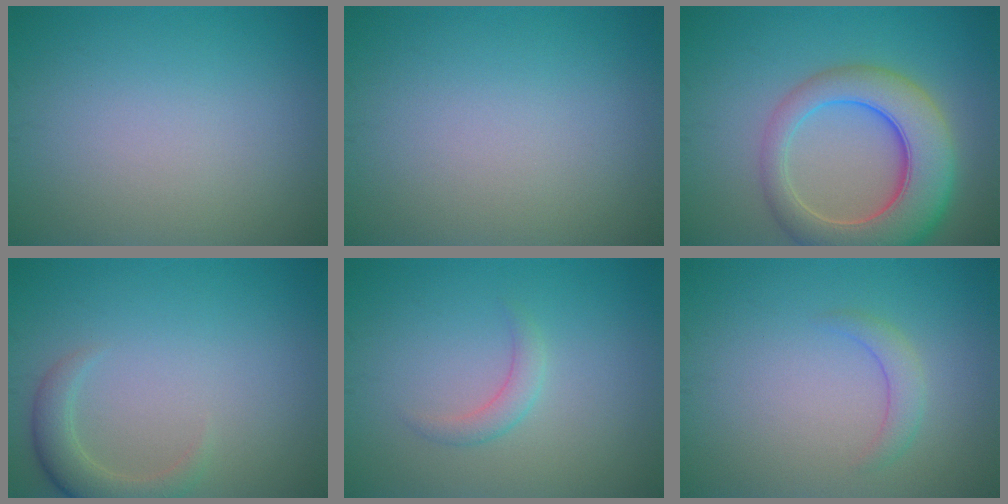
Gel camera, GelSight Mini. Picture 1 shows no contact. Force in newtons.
{"total": 0.0}
{"total": 8.7, "press": 8.7, "slide": 0.8}
{"total": 2.9, "press": 2.8, "slide": 0.3}
{"total": 1.5, "press": 1.5, "slide": 0.0}
{"total": 1.7, "press": 1.6, "slide": 0.2}